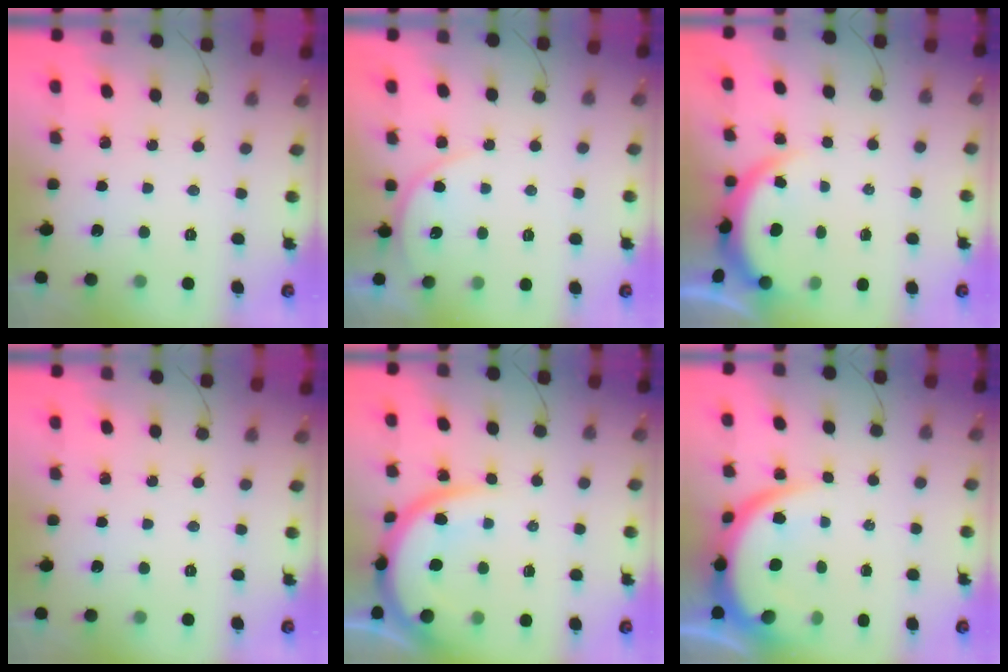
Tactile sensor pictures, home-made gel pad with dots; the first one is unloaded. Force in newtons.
{"total": 4.9, "press": 4.9, "slide": 0.5}
{"total": 4.3, "press": 4.3, "slide": 0.3}
{"total": 0.0}
{"total": 11.9, "press": 11.8, "slide": 1.1}
{"total": 8.6, "press": 8.6, "slide": 0.6}